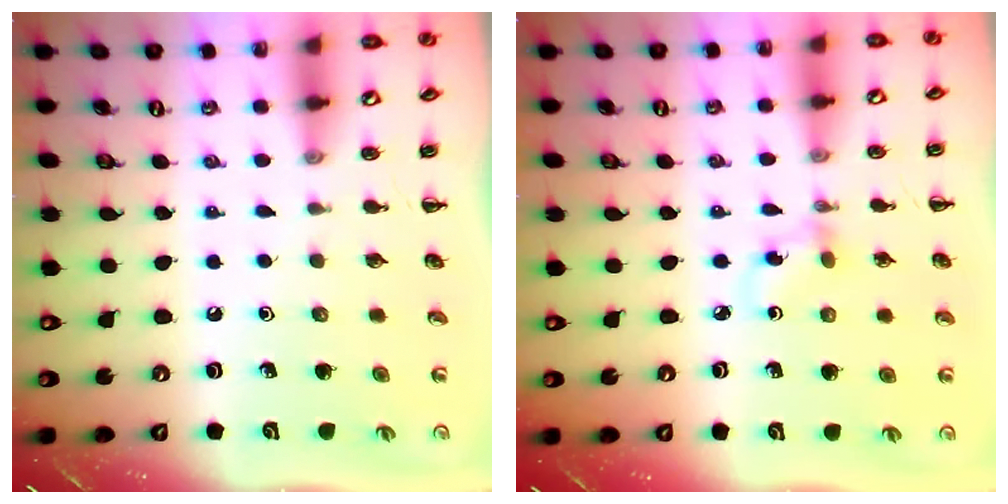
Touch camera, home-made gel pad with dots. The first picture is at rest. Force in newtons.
{"total": 3.4, "press": 3.2, "slide": 1.1}